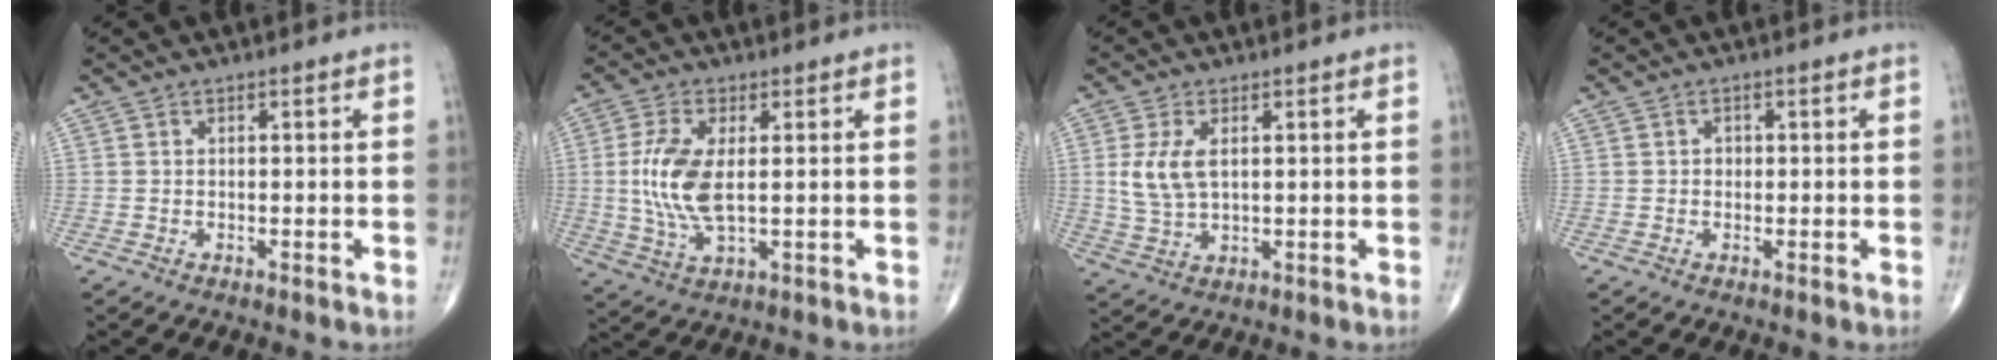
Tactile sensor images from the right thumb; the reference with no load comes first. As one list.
[{"total": 10.1, "force": [0.8, 4.3, 9.1], "torque": [-0.204, -0.009, 0.020]}, {"total": 6.7, "force": [1.4, 3.6, 5.5], "torque": [-0.118, -0.006, 0.034]}, {"total": 0.9, "force": [0.0, 0.8, 0.4], "torque": [0.002, 0.003, -0.003]}]